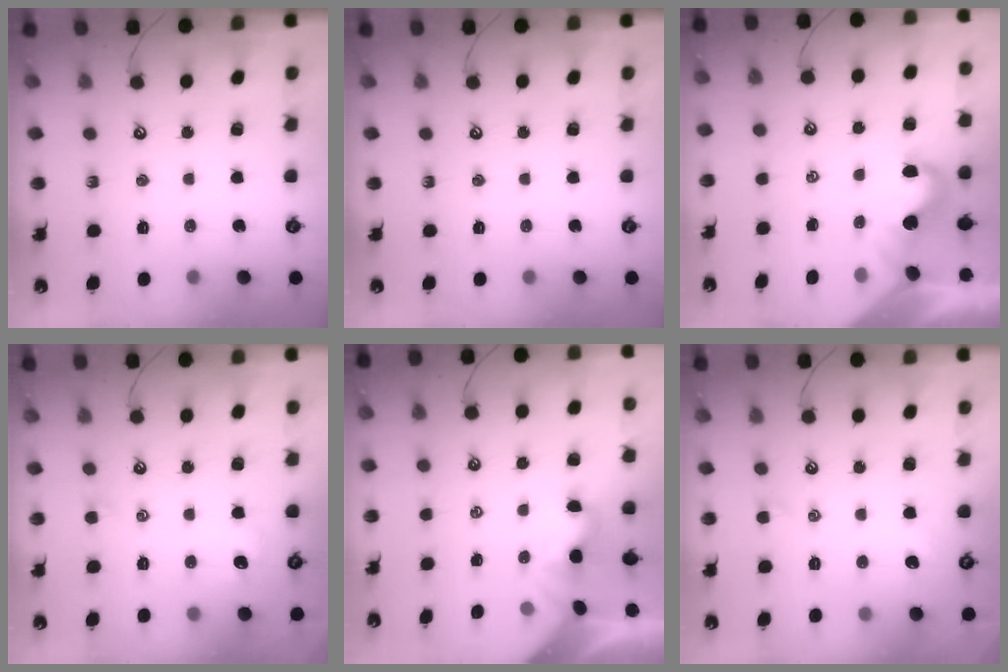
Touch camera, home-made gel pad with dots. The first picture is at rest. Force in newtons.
{"total": 0.0}
{"total": 2.1, "press": 2.0, "slide": 0.6}
{"total": 1.7, "press": 1.6, "slide": 0.6}
{"total": 1.9, "press": 1.9, "slide": 0.6}
{"total": 0.5, "press": 0.2, "slide": 0.5}